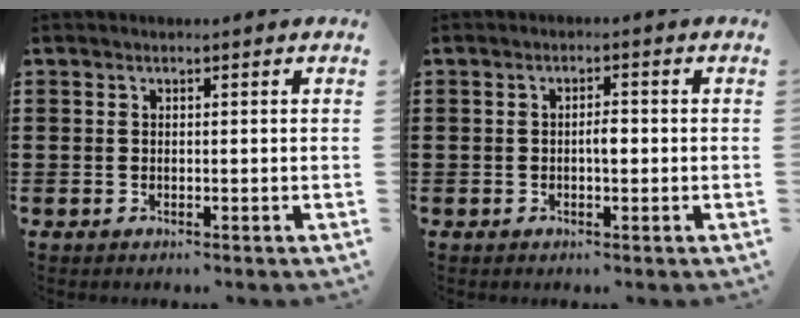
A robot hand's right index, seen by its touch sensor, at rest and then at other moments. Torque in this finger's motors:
{"motor_torque": [0.45, -0.18, 0.07, 0.06]}